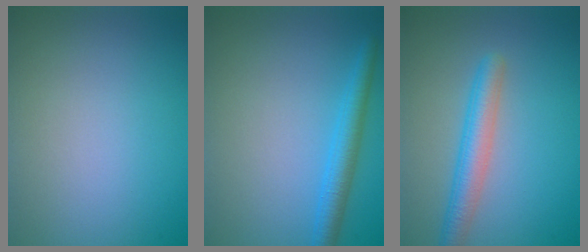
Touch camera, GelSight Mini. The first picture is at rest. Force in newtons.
{"total": 3.0, "press": 3.0, "slide": 0.2}
{"total": 3.6, "press": 3.6, "slide": 0.0}